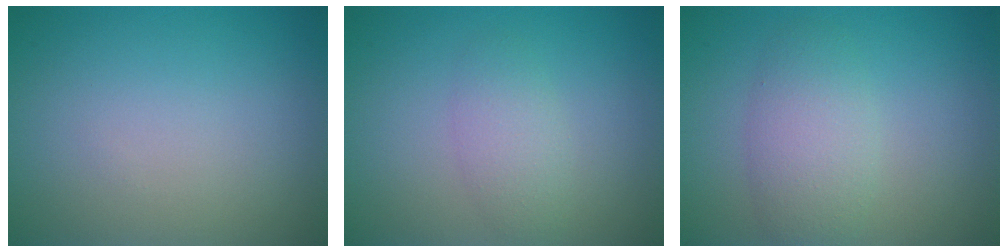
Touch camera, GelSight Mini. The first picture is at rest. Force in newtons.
{"total": 2.2, "press": 2.2, "slide": 0.1}
{"total": 3.5, "press": 3.5, "slide": 0.1}